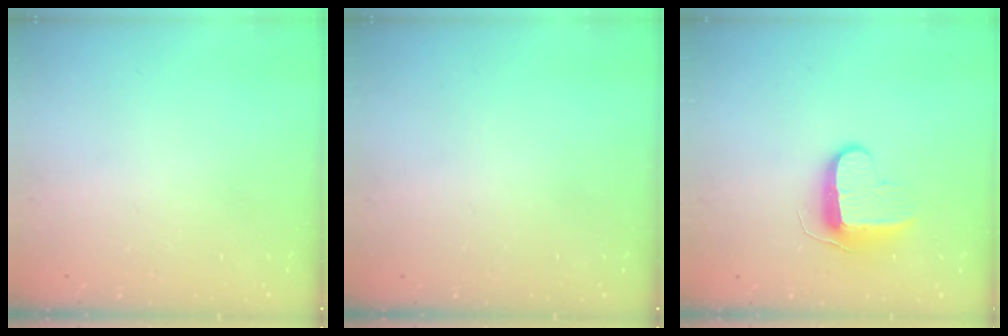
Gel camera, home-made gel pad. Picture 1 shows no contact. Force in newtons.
{"total": 0.0}
{"total": 10.5, "press": 10.4, "slide": 1.0}